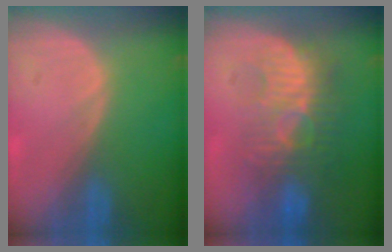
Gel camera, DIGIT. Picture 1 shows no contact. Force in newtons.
{"total": 9.1, "press": 8.7, "slide": 2.7}